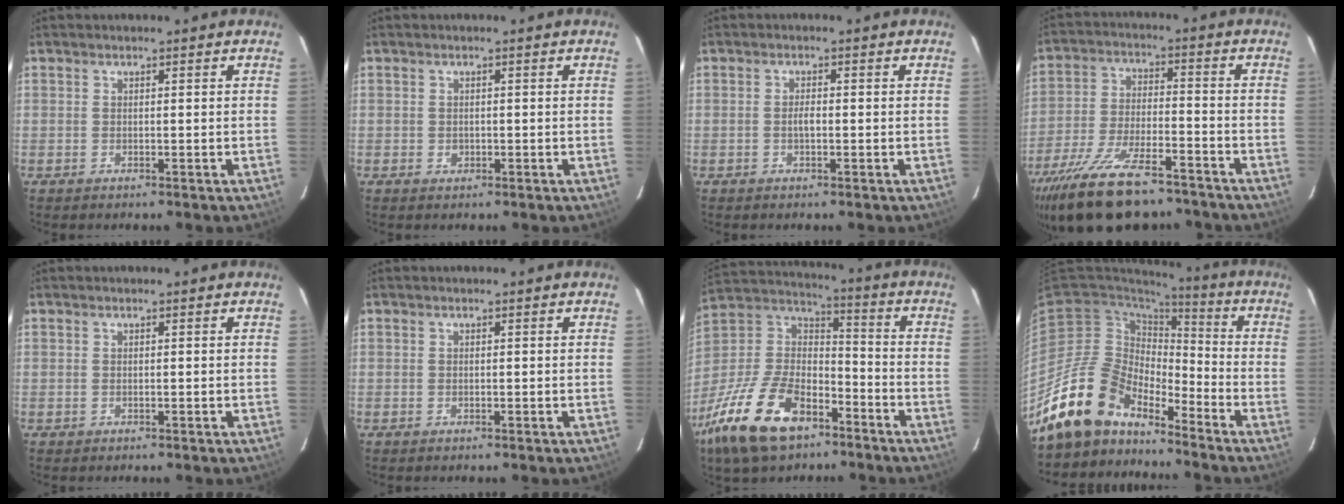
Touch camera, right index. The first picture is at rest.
{"total": 1.1, "force": [-0.2, 1.1, 0.3], "torque": [-0.003, 0.001, -0.001]}
{"total": 1.6, "force": [-0.3, 0.7, 1.4], "torque": [-0.027, 0.002, -0.007]}
{"total": 20.2, "force": [-15.9, 6.5, 10.6], "torque": [-0.216, -0.036, -0.257]}
{"total": 0.0}
{"total": 0.0}
{"total": 21.6, "force": [-12.8, 11.1, 13.4], "torque": [-0.296, -0.004, -0.227]}
{"total": 15.5, "force": [-13.4, 6.1, 4.9], "torque": [-0.101, 0.009, -0.254]}